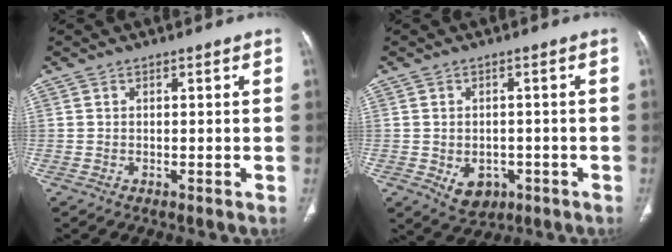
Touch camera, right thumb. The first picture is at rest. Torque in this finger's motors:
{"motor_torque": [-0.39, 0.37, 0.26, 0.52, 0.11]}